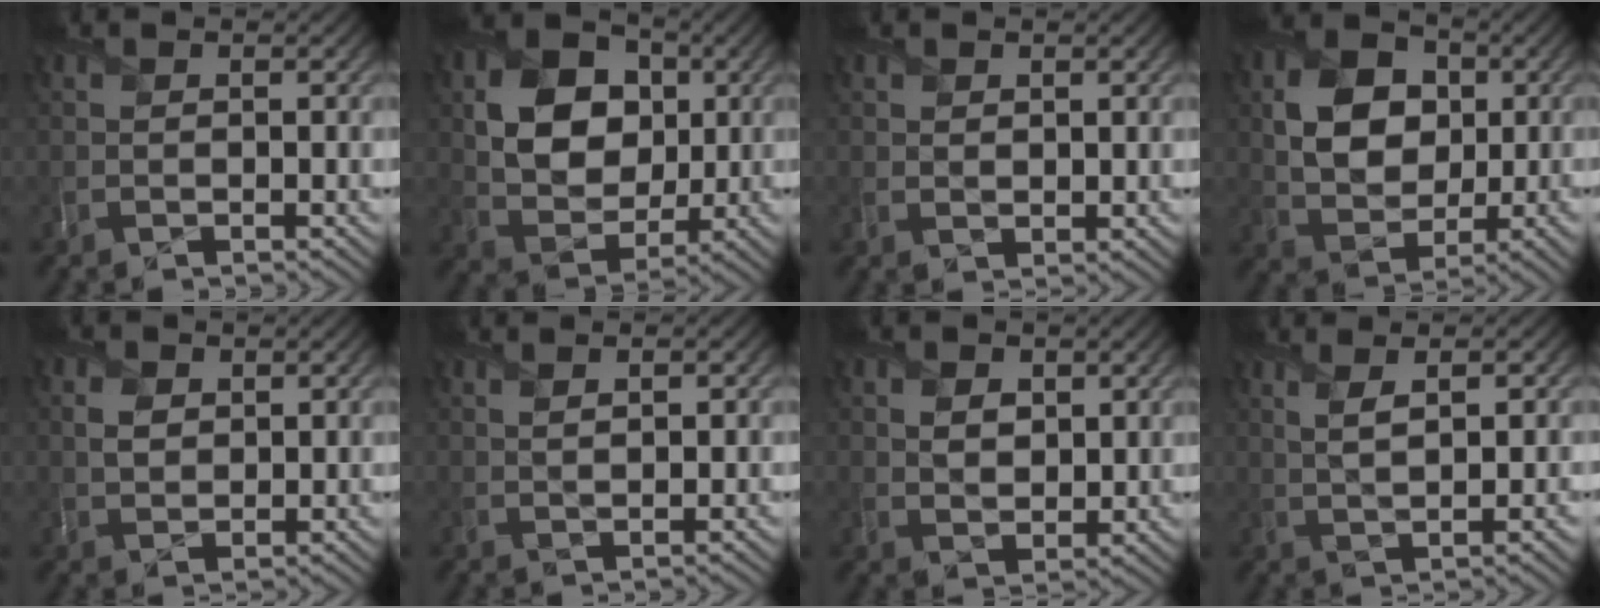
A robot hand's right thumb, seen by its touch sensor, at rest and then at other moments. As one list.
[{"total": 9.7, "force": [2.2, 7.3, 5.9], "torque": [-0.127, 0.003, 0.031]}, {"total": 1.3, "force": [0.9, 0.9, 0.4], "torque": [-0.008, -0.002, 0.020]}, {"total": 8.5, "force": [1.6, 6.3, 5.5], "torque": [-0.110, 0.006, 0.025]}, {"total": 2.5, "force": [1.0, 1.8, 1.4], "torque": [-0.033, 0.001, 0.018]}, {"total": 1.4, "force": [0.8, 0.1, 1.2], "torque": [-0.019, 0.002, 0.016]}, {"total": 3.6, "force": [1.6, 2.5, 2.0], "torque": [-0.045, -0.004, 0.026]}, {"total": 4.9, "force": [1.7, 1.1, 4.5], "torque": [-0.069, 0.016, 0.026]}]